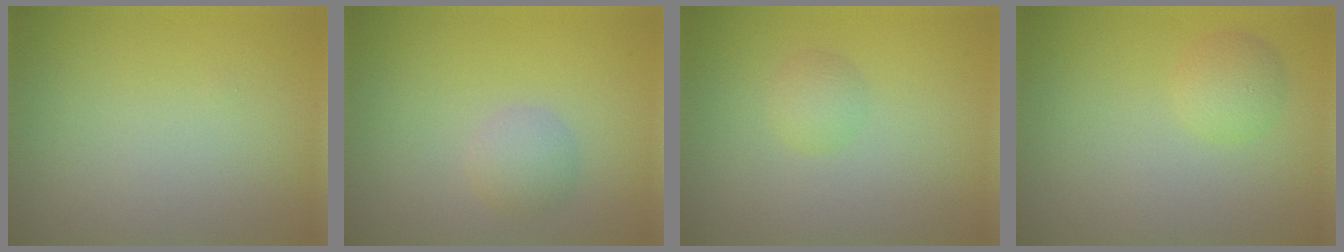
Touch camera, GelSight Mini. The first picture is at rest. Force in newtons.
{"total": 1.9, "press": 1.9, "slide": 0.1}
{"total": 1.3, "press": 1.3, "slide": 0.1}
{"total": 1.9, "press": 1.9, "slide": 0.1}